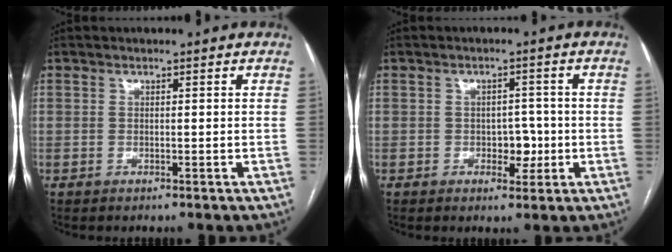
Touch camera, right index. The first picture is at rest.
{"total": 3.7, "force": [-0.8, 2.4, 2.6], "torque": [-0.028, 0.006, -0.006]}